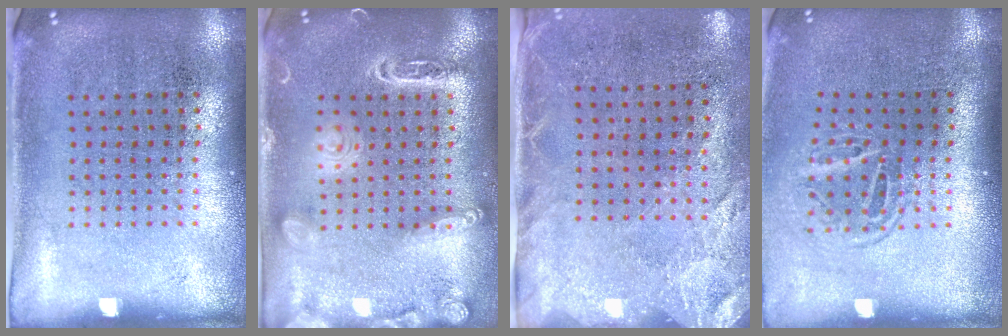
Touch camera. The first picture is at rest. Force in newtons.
{"total": 1.9, "press": 1.9, "slide": 0.1}
{"total": 2.5, "press": 2.1, "slide": 1.3}
{"total": 1.5, "press": 1.0, "slide": 1.1}